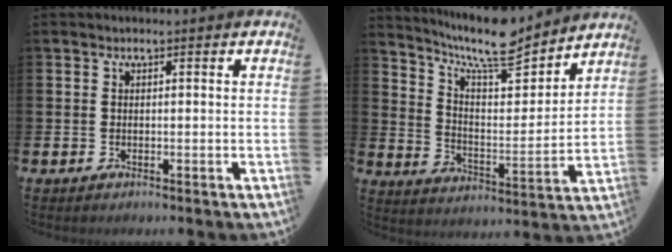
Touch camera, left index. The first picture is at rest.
{"total": 9.8, "force": [8.9, 1.7, 3.6], "torque": [-0.090, -0.061, 0.158]}